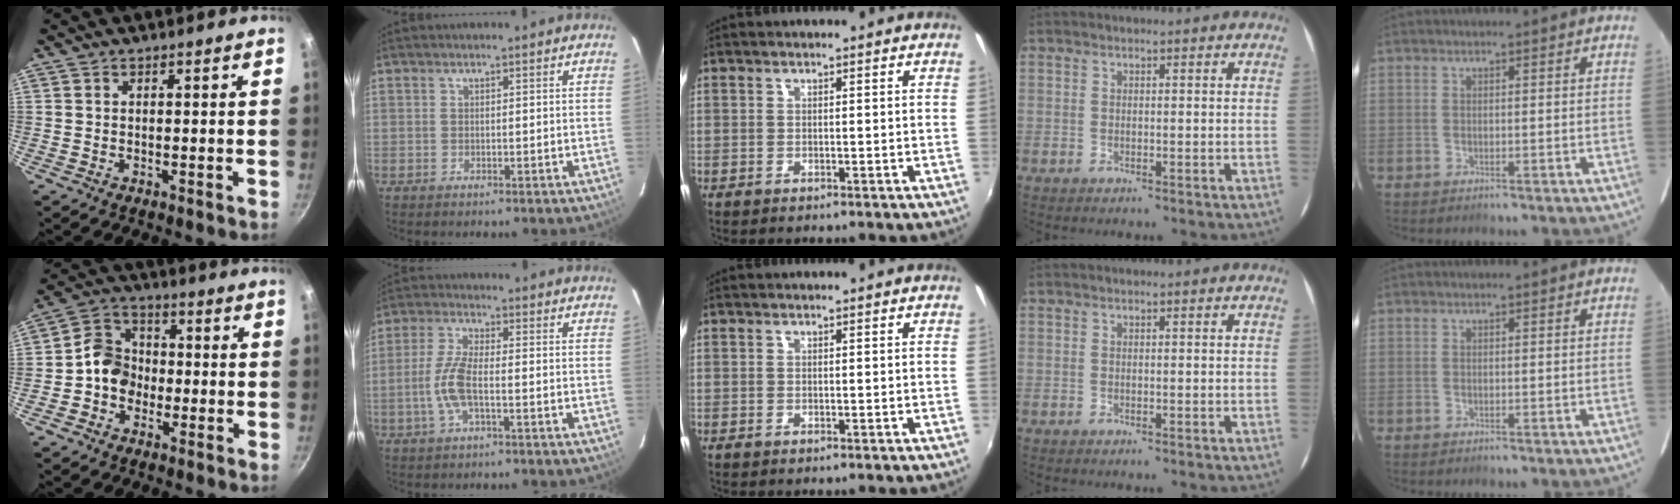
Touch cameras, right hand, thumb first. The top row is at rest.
{"thumb": {"total": 8.4, "force": [-1.7, 7.1, 4.1], "torque": [-0.037, 0.031, -0.047]}, "index": {"total": 6.7, "force": [-1.8, 1.6, 6.3], "torque": [-0.138, 0.001, -0.038]}}